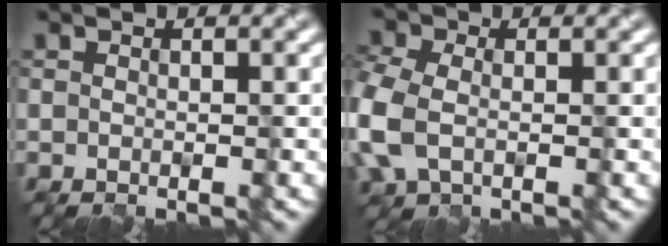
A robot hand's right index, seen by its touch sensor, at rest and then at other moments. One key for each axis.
{"total": 5.9, "fx": -0.9, "fy": 4.3, "fz": 3.9, "tx": -0.128, "ty": -0.010, "tz": -0.012}